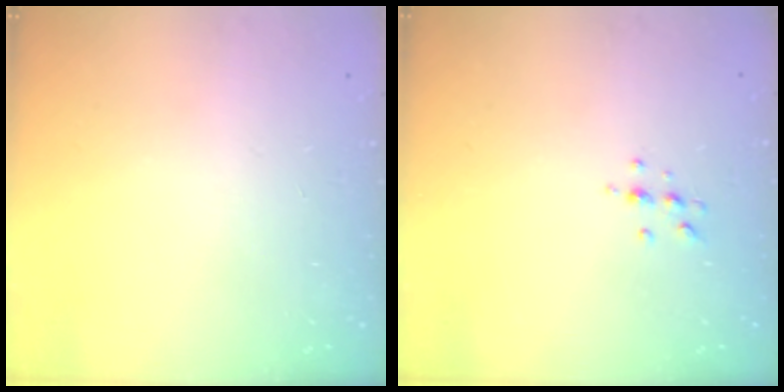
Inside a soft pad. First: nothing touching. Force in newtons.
{"total": 4.9, "press": 4.9, "slide": 0.7}